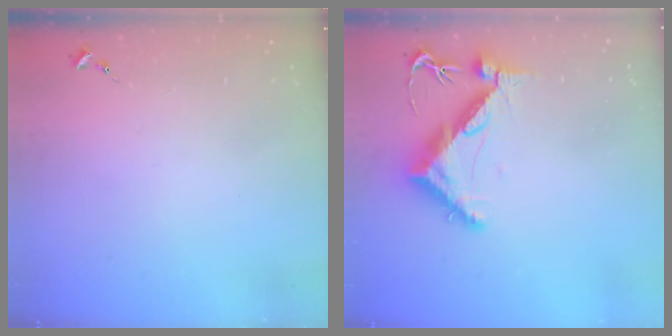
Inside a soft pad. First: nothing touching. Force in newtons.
{"total": 11.0, "press": 10.9, "slide": 1.1}